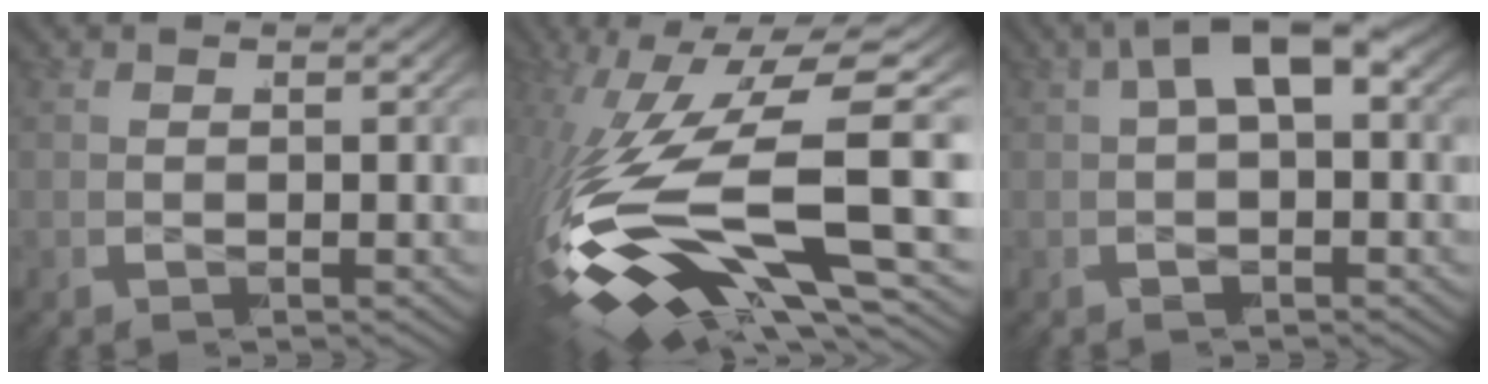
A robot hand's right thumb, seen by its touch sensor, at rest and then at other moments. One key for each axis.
{"total": 15.4, "fx": -4.6, "fy": 6.8, "fz": 13.0, "tx": -0.291, "ty": -0.034, "tz": -0.051}
{"total": 6.7, "fx": 1.0, "fy": 3.2, "fz": 5.7, "tx": -0.088, "ty": 0.015, "tz": 0.010}